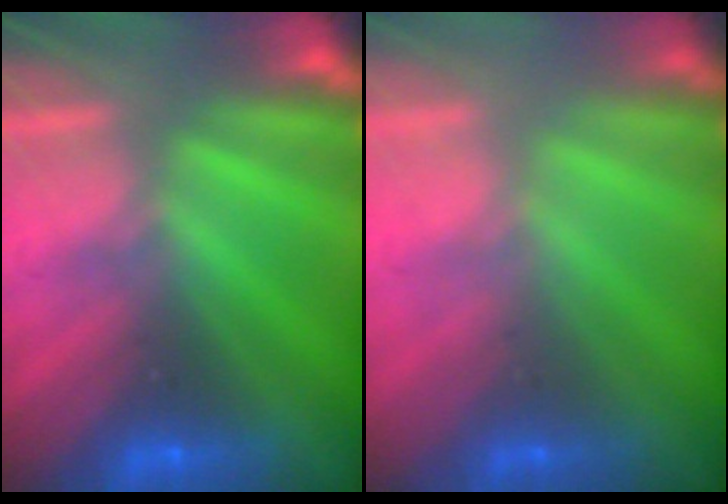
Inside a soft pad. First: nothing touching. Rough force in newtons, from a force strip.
{"total": 2.2}